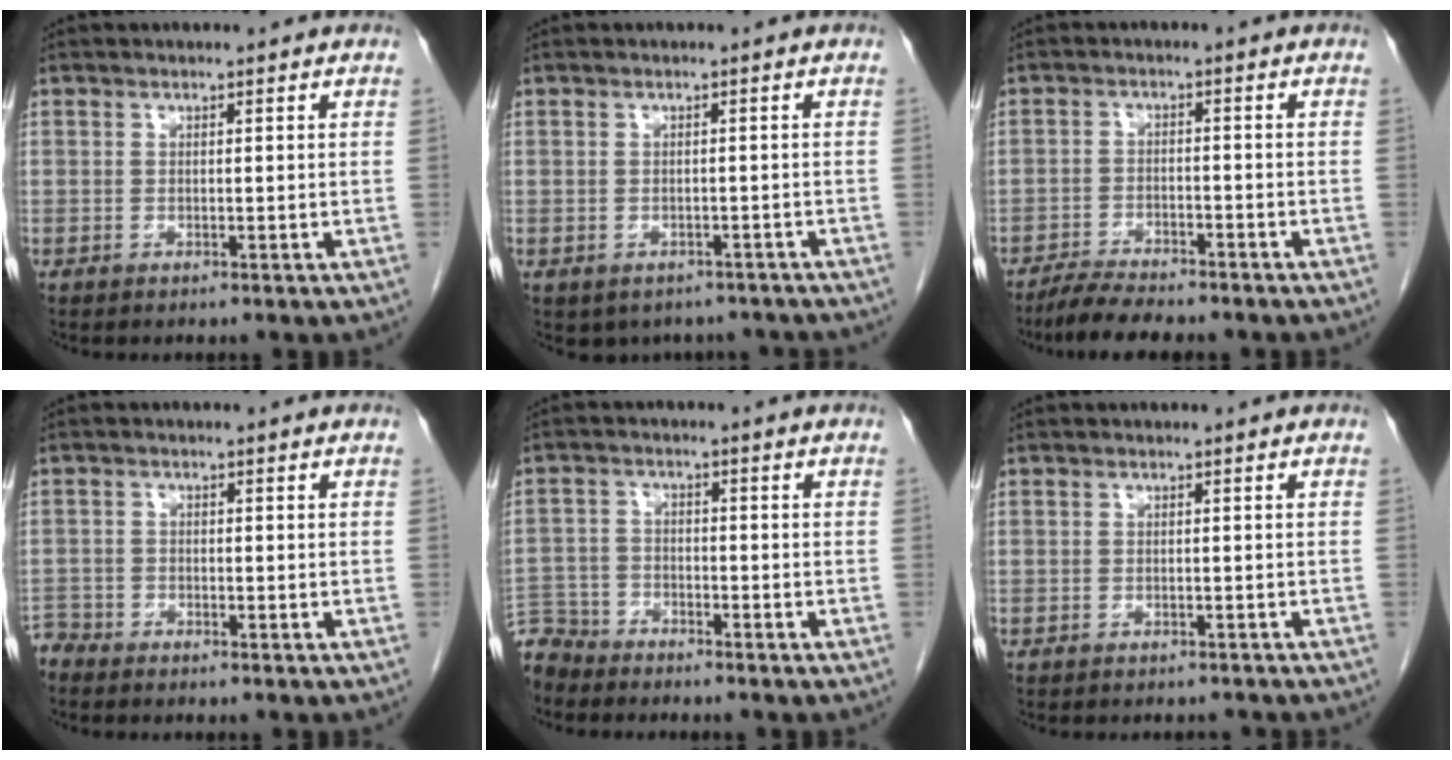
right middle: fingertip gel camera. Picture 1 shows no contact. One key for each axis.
{"total": 6.4, "fx": -5.2, "fy": 3.6, "fz": 1.3, "tx": -0.007, "ty": 0.010, "tz": -0.057}
{"total": 6.6, "fx": -5.8, "fy": 0.9, "fz": 3.0, "tx": -0.053, "ty": -0.016, "tz": -0.099}
{"total": 2.6, "fx": -2.6, "fy": 0.4, "fz": -0.3, "tx": 0.008, "ty": -0.008, "tz": -0.050}
{"total": 6.6, "fx": -6.2, "fy": 2.1, "fz": -0.1, "tx": 0.003, "ty": -0.003, "tz": -0.123}
{"total": 4.3, "fx": -4.0, "fy": 1.2, "fz": 1.0, "tx": -0.007, "ty": -0.003, "tz": -0.046}